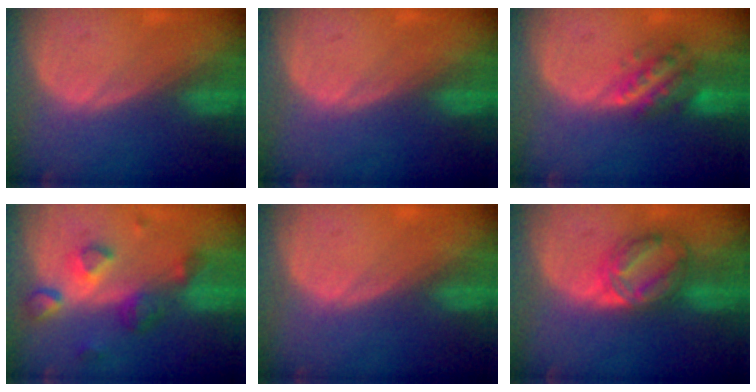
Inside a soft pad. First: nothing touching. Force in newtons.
{"total": 0.0}
{"total": 5.8, "press": 5.5, "slide": 1.7}
{"total": 7.7, "press": 6.9, "slide": 3.4}
{"total": 0.6, "press": 0.0, "slide": 0.6}
{"total": 6.6, "press": 6.6, "slide": 0.4}